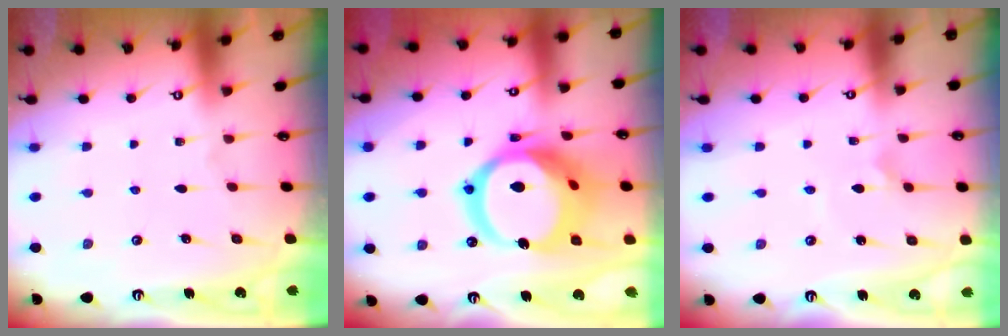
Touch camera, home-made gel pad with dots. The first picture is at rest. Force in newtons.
{"total": 21.2, "press": 21.1, "slide": 2.3}
{"total": 3.0, "press": 3.0, "slide": 0.1}